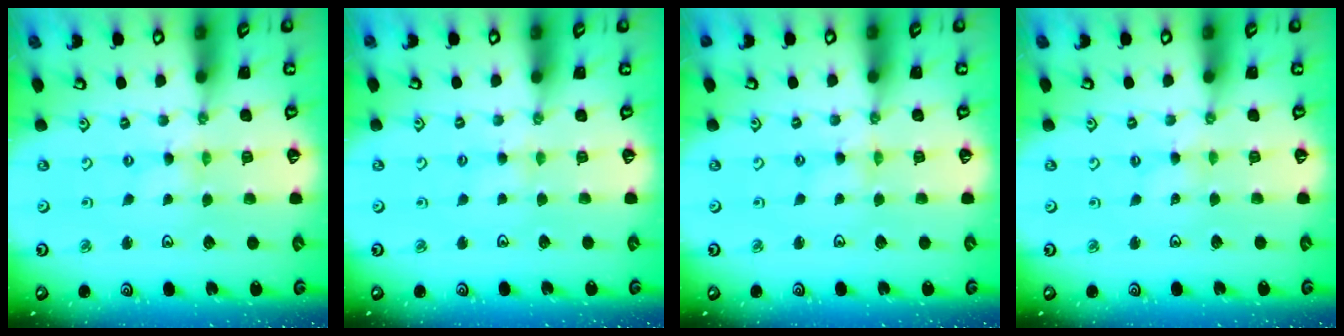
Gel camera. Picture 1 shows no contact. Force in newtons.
{"total": 2.6, "press": 2.6, "slide": 0.4}
{"total": 1.0, "press": 0.9, "slide": 0.2}
{"total": 1.1, "press": 1.1, "slide": 0.3}